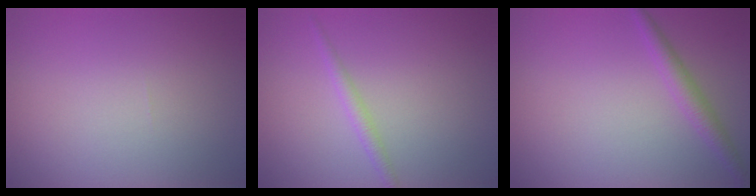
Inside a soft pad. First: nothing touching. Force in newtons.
{"total": 1.3, "press": 1.3, "slide": 0.0}
{"total": 1.9, "press": 1.9, "slide": 0.1}